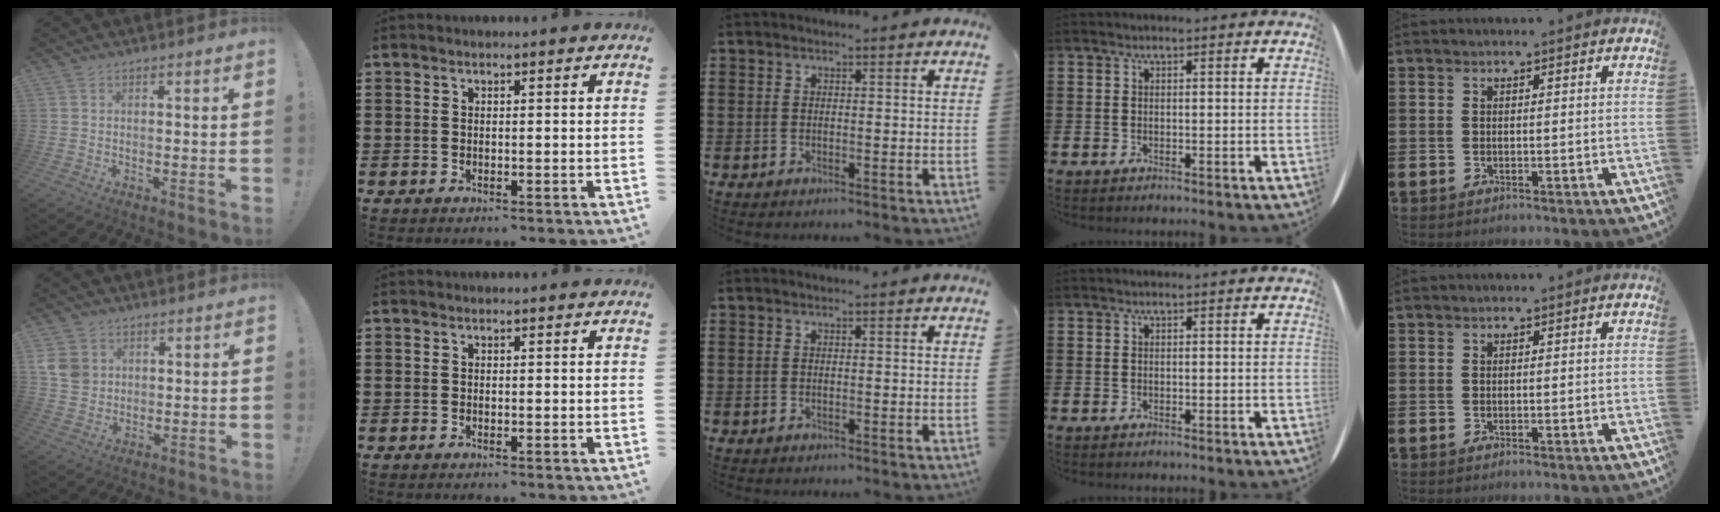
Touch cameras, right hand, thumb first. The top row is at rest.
{"thumb": {"total": 7.1, "force": [2.3, 6.2, 2.7], "torque": [-0.052, -0.010, 0.047]}}